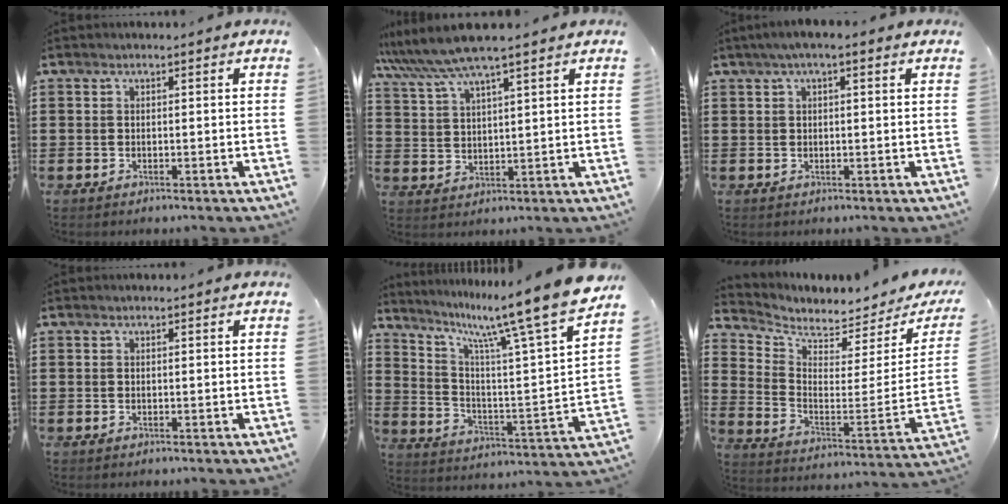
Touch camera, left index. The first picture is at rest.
{"total": 6.5, "force": [5.4, 0.1, 3.6], "torque": [-0.087, -0.018, 0.096]}
{"total": 2.0, "force": [0.7, 0.3, 1.9], "torque": [-0.035, 0.004, 0.012]}
{"total": 0.0}
{"total": 13.5, "force": [10.8, 0.1, 8.1], "torque": [-0.160, -0.082, 0.166]}
{"total": 3.3, "force": [3.2, 0.6, 0.8], "torque": [-0.041, -0.043, 0.050]}